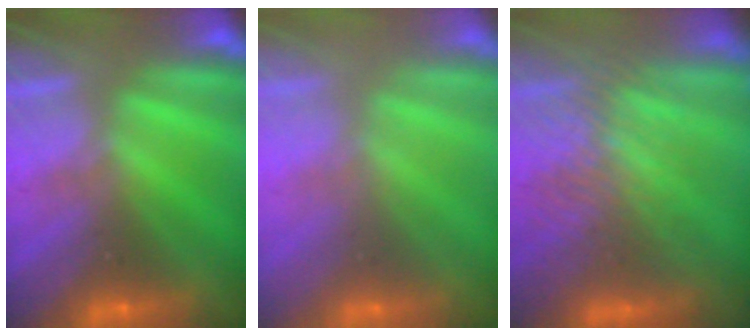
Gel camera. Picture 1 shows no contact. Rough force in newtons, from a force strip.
{"total": 2.7}
{"total": 3.7}